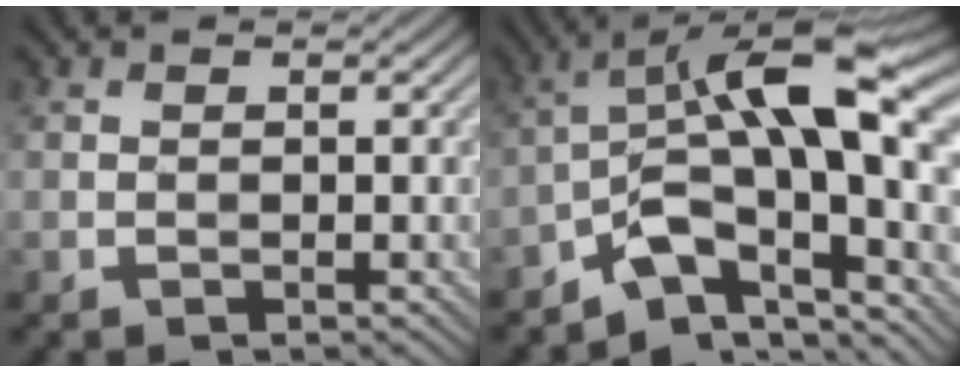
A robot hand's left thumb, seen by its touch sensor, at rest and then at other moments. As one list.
[{"total": 12.7, "force": [-3.5, 5.0, 11.1], "torque": [-0.179, 0.010, -0.072]}]